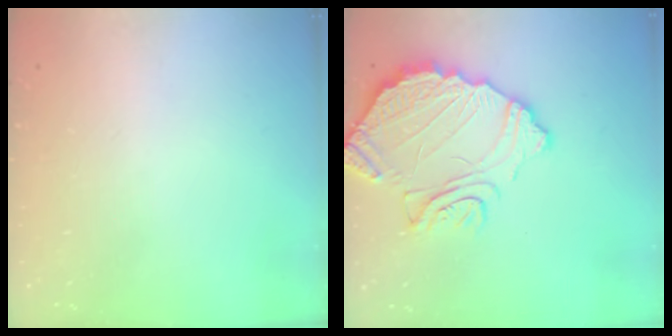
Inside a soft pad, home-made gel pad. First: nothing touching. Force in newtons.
{"total": 13.6, "press": 13.6, "slide": 1.2}